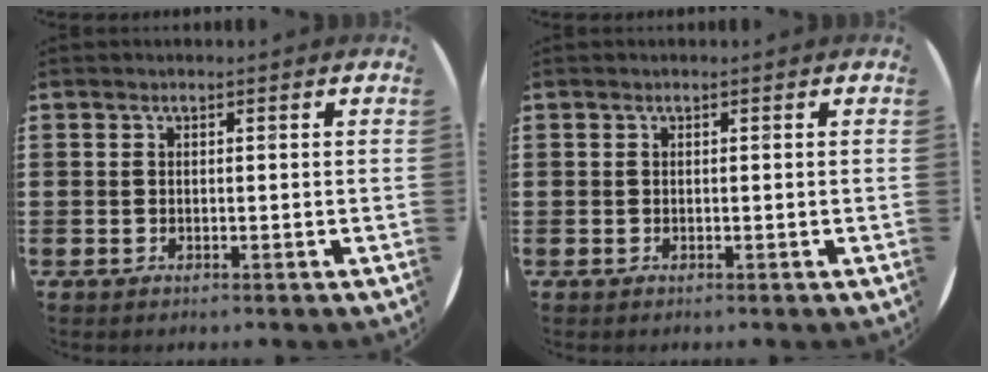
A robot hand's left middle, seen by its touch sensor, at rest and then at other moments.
{"total": 0.0}